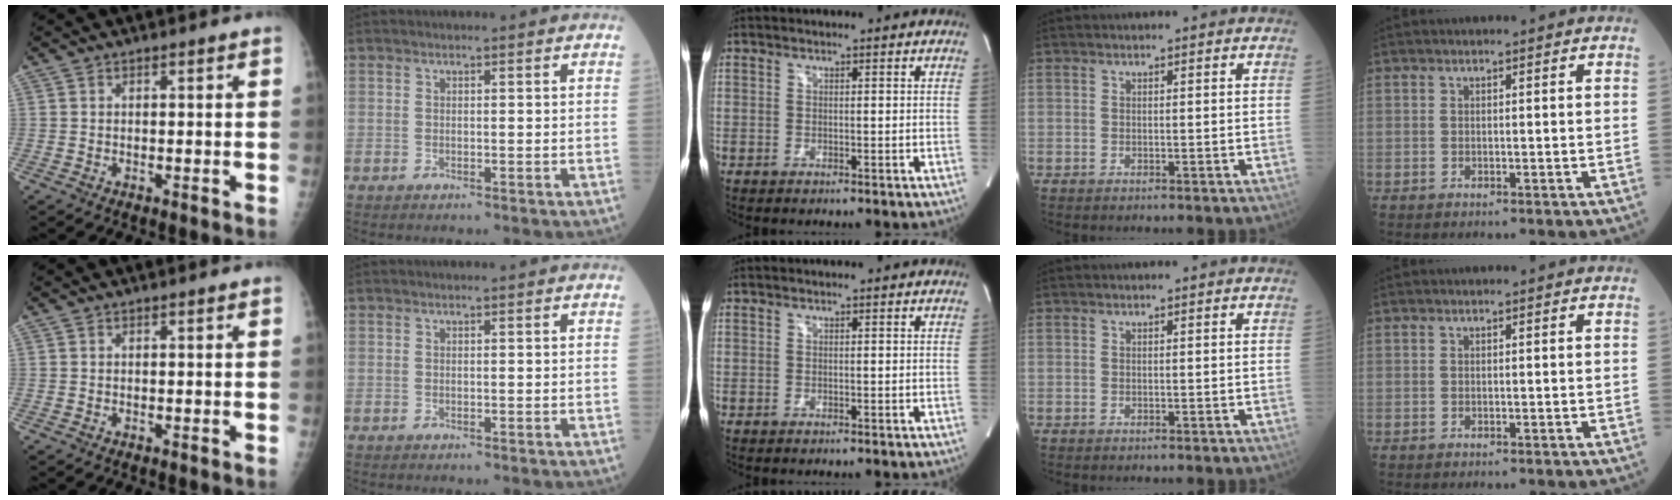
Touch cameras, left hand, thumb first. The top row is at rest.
{}